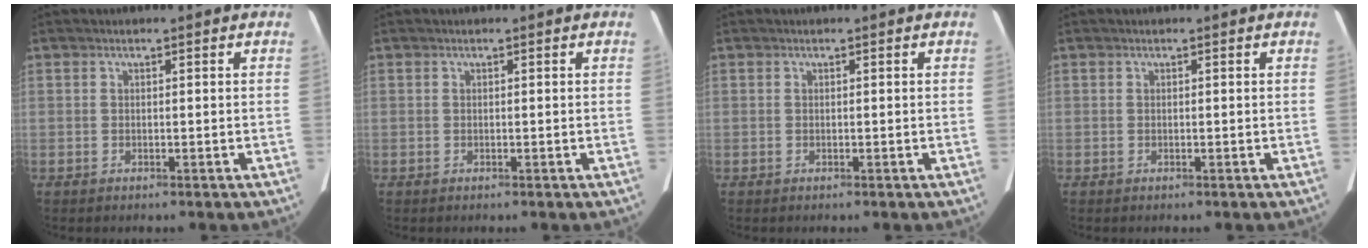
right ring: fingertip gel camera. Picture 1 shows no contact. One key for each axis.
{"total": 0.0}
{"total": 0.0}
{"total": 0.0}